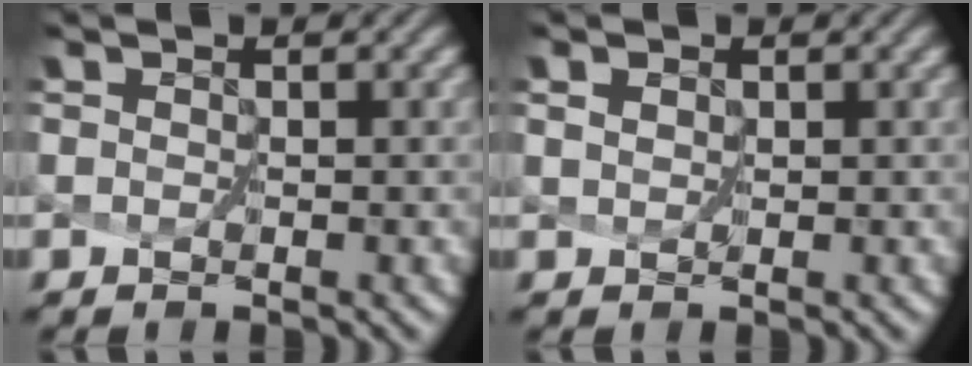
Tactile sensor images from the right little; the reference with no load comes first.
{"total": 1.4, "force": [0.8, 0.9, 0.7], "torque": [-0.017, 0.004, 0.009]}